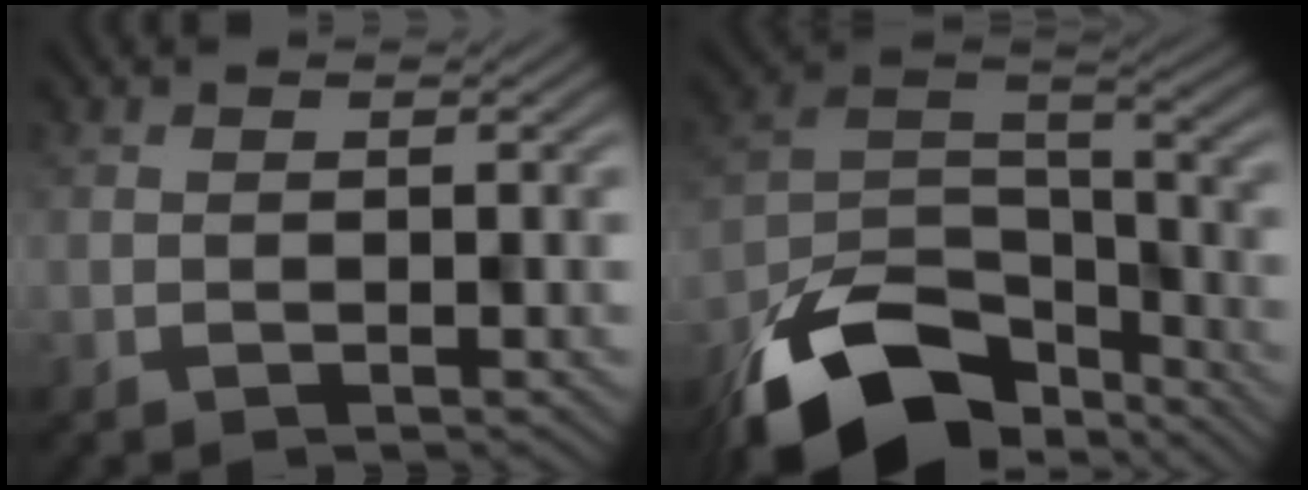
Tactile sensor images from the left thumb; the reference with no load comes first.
{"total": 15.7, "force": [-10.7, 7.7, 8.5], "torque": [-0.212, -0.032, -0.173]}